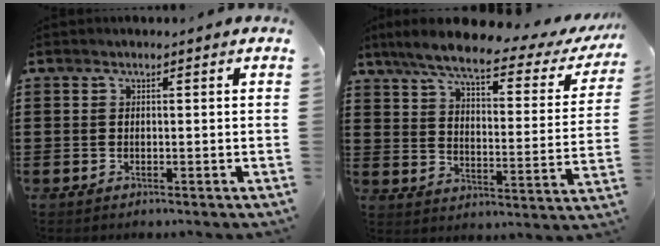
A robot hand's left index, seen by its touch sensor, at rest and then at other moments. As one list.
[{"total": 7.6, "force": [5.9, 0.8, 4.7], "torque": [-0.116, -0.029, 0.099]}]